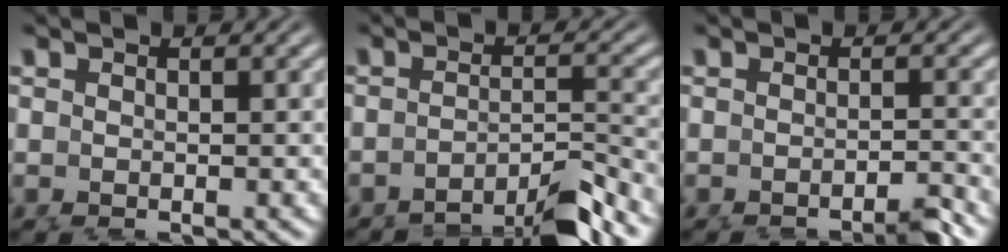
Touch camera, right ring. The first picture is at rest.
{"total": 6.8, "force": [-5.6, 2.3, 3.1], "torque": [-0.036, -0.017, -0.080]}
{"total": 2.4, "force": [-2.0, -0.3, 1.3], "torque": [-0.008, 0.002, -0.033]}